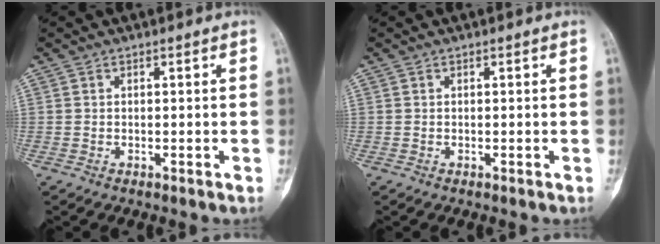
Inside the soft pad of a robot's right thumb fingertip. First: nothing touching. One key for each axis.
{"total": 0.0}